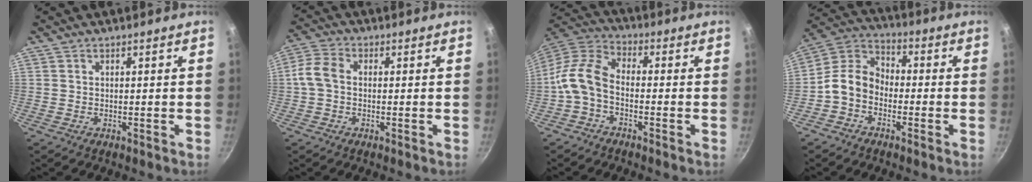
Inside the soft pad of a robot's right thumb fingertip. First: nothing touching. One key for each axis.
{"total": 5.5, "fx": -0.1, "fy": 3.9, "fz": 3.8, "tx": -0.081, "ty": 0.016, "tz": -0.010}
{"total": 10.3, "fx": -2.4, "fy": 6.3, "fz": 7.8, "tx": -0.164, "ty": 0.037, "tz": -0.062}
{"total": 9.2, "fx": -2.8, "fy": 7.1, "fz": 5.3, "tx": -0.088, "ty": 0.042, "tz": -0.069}